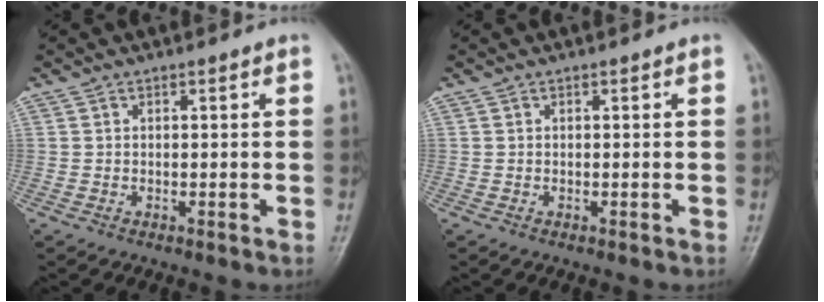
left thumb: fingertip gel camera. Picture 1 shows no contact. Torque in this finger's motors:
{"motor_torque": [0.00, 0.00, 0.00, -0.01, 0.00]}